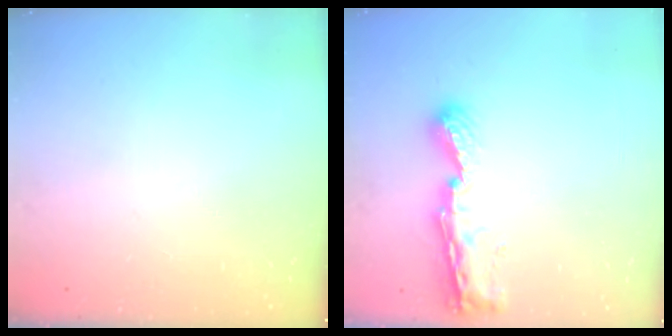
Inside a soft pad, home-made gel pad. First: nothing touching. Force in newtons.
{"total": 8.4, "press": 8.4, "slide": 1.1}